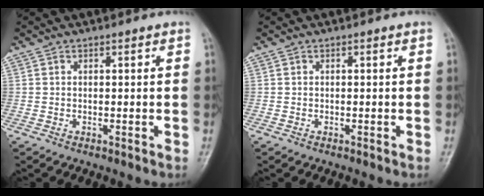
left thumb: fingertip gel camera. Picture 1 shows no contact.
{"total": 0.0}